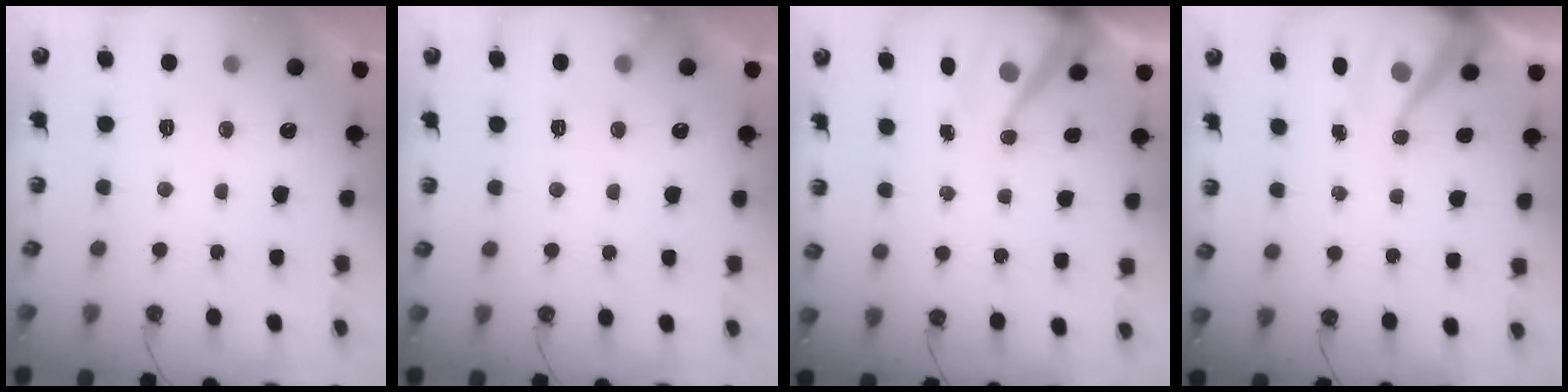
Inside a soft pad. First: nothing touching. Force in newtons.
{"total": 2.9, "press": 2.9, "slide": 0.2}
{"total": 8.4, "press": 8.3, "slide": 0.9}
{"total": 8.4, "press": 8.3, "slide": 0.9}